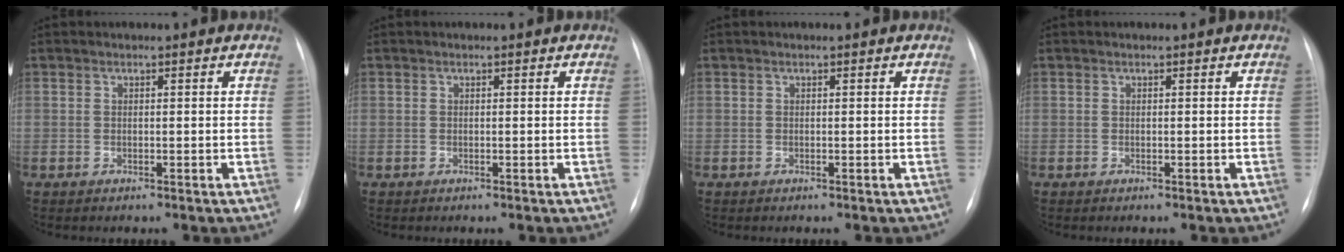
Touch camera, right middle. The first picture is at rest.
{"total": 0.0}
{"total": 0.0}
{"total": 0.0}